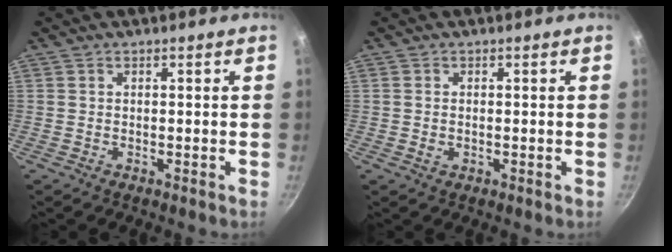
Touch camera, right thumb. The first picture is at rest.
{"total": 1.3, "force": [-0.1, 0.9, 0.9], "torque": [-0.017, 0.000, -0.002]}